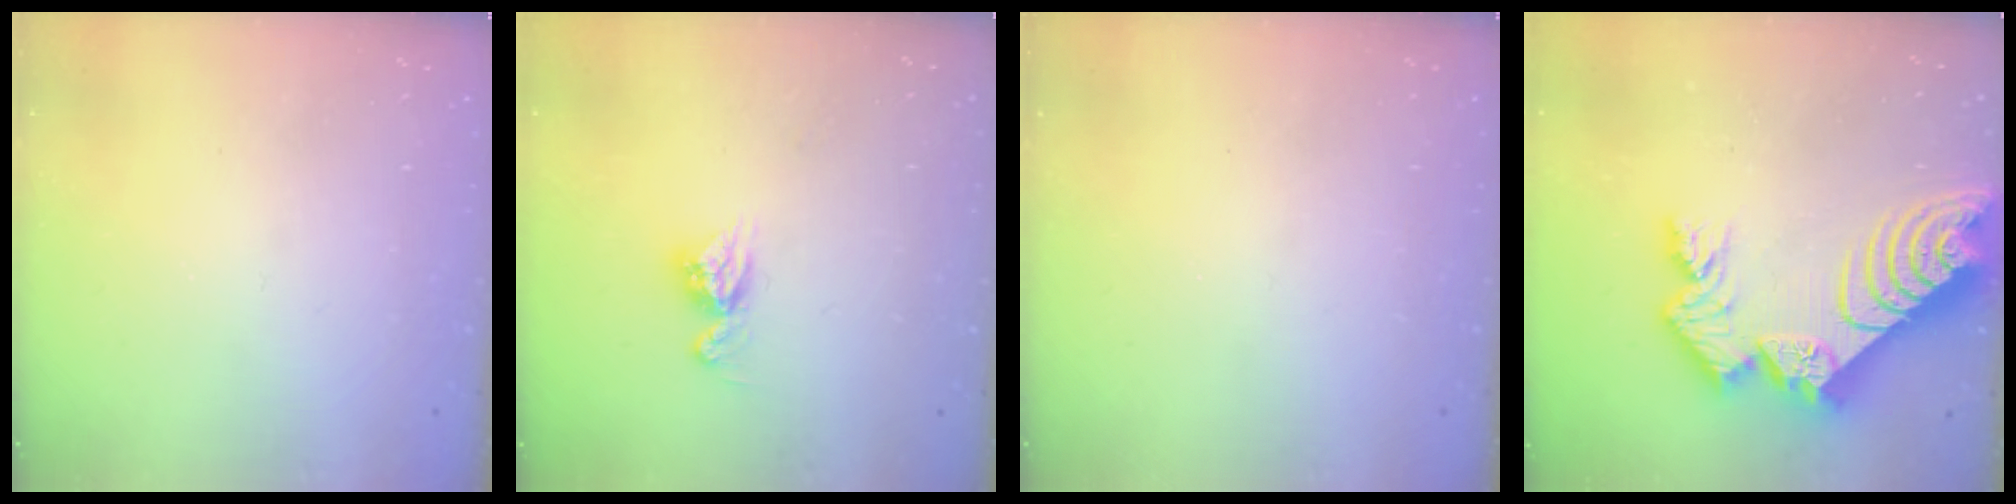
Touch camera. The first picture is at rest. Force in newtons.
{"total": 8.4, "press": 8.4, "slide": 0.7}
{"total": 0.0}
{"total": 17.0, "press": 16.9, "slide": 1.6}